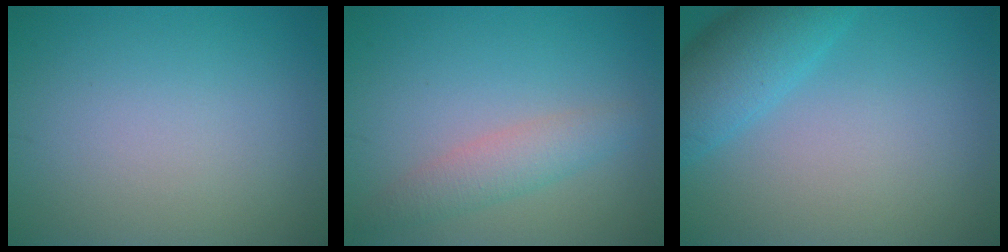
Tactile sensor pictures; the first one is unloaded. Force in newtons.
{"total": 2.7, "press": 2.6, "slide": 0.2}
{"total": 5.1, "press": 5.1, "slide": 0.2}